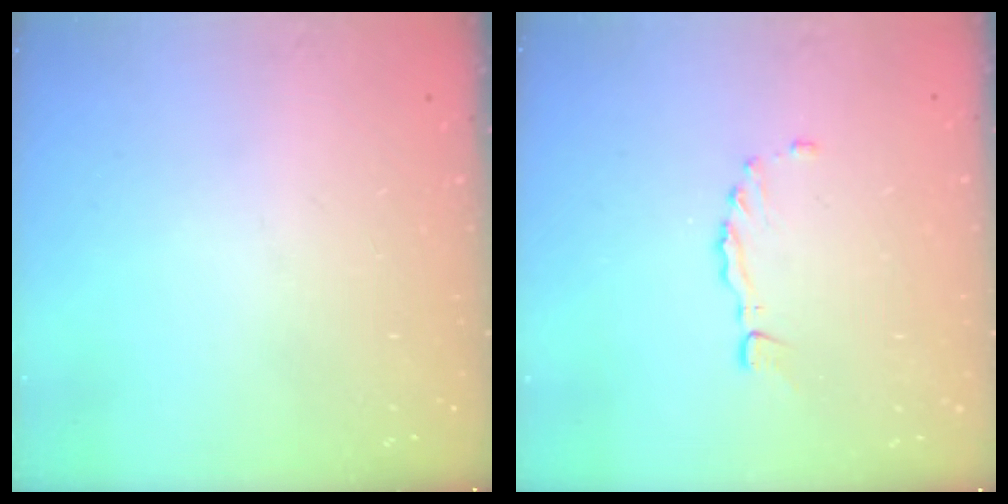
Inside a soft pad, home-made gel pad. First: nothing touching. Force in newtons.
{"total": 1.7, "press": 1.7, "slide": 0.2}